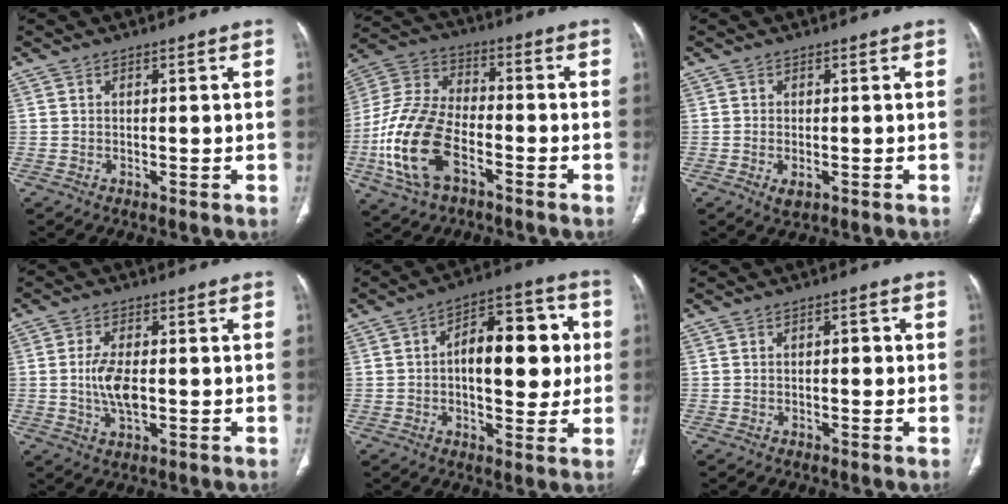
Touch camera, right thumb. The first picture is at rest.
{"total": 17.1, "force": [-6.3, 9.2, 12.9], "torque": [-0.276, 0.025, -0.124]}
{"total": 2.3, "force": [-0.9, 1.2, 1.8], "torque": [-0.034, -0.001, -0.011]}
{"total": 6.5, "force": [-0.3, 3.1, 5.7], "torque": [-0.118, -0.003, -0.005]}
{"total": 16.2, "force": [1.3, 8.2, 13.9], "torque": [-0.161, 0.025, 0.016]}
{"total": 1.9, "force": [0.1, 1.0, 1.6], "torque": [-0.020, 0.003, -0.001]}